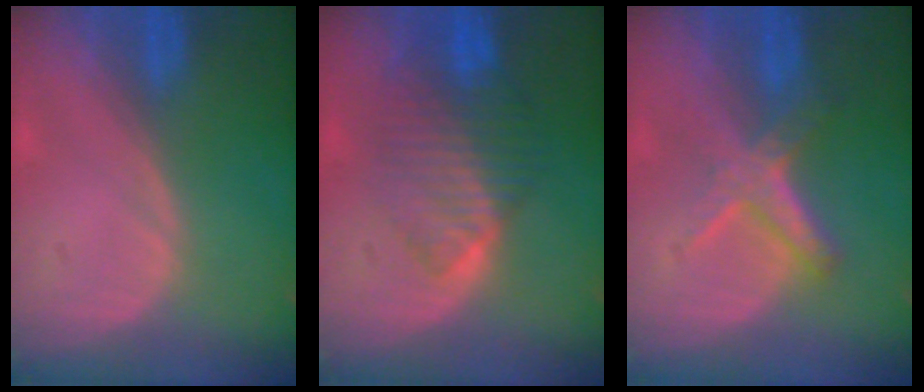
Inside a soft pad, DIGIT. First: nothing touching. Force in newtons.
{"total": 7.8, "press": 7.4, "slide": 2.3}
{"total": 5.7, "press": 5.4, "slide": 1.7}